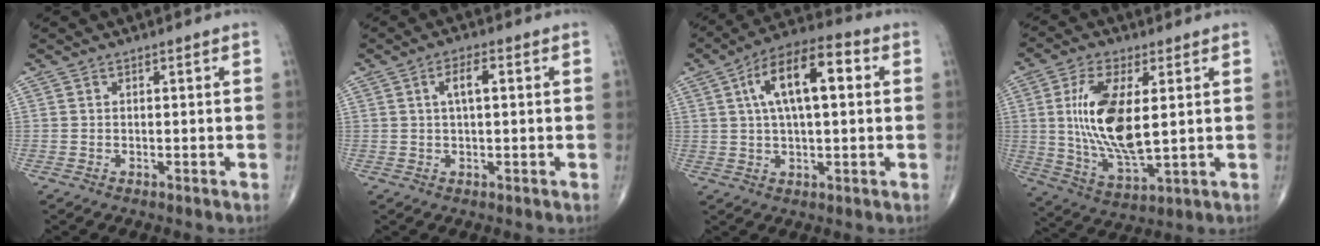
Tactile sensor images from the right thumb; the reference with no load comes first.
{"total": 4.0, "force": [0.9, 1.4, 3.6], "torque": [-0.064, 0.008, 0.015]}
{"total": 14.2, "force": [3.3, 5.8, 12.5], "torque": [-0.209, 0.025, 0.049]}
{"total": 15.3, "force": [2.1, 6.2, 13.8], "torque": [-0.273, -0.022, 0.047]}